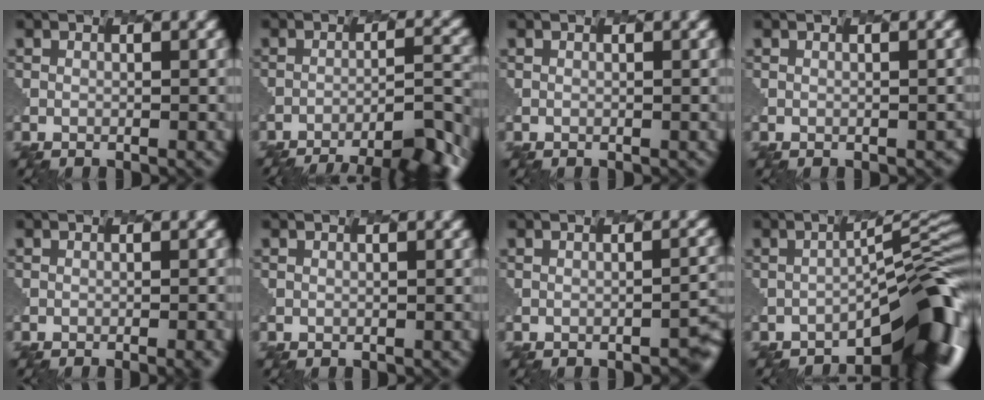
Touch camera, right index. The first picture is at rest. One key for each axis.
{"total": 8.9, "fx": -7.7, "fy": 1.5, "fz": 4.3, "tx": -0.063, "ty": 0.004, "tz": -0.092}
{"total": 0.0}
{"total": 1.4, "fx": -0.6, "fy": 0.6, "fz": 1.1, "tx": -0.016, "ty": -0.004, "tz": 0.011}
{"total": 3.2, "fx": -1.2, "fy": 1.2, "fz": 2.7, "tx": -0.016, "ty": 0.008, "tz": -0.004}
{"total": 0.0}
{"total": 2.7, "fx": -1.7, "fy": 0.5, "fz": 2.0, "tx": -0.030, "ty": 0.003, "tz": -0.015}
{"total": 8.0, "fx": -5.5, "fy": 1.2, "fz": 5.7, "tx": -0.077, "ty": 0.019, "tz": -0.079}